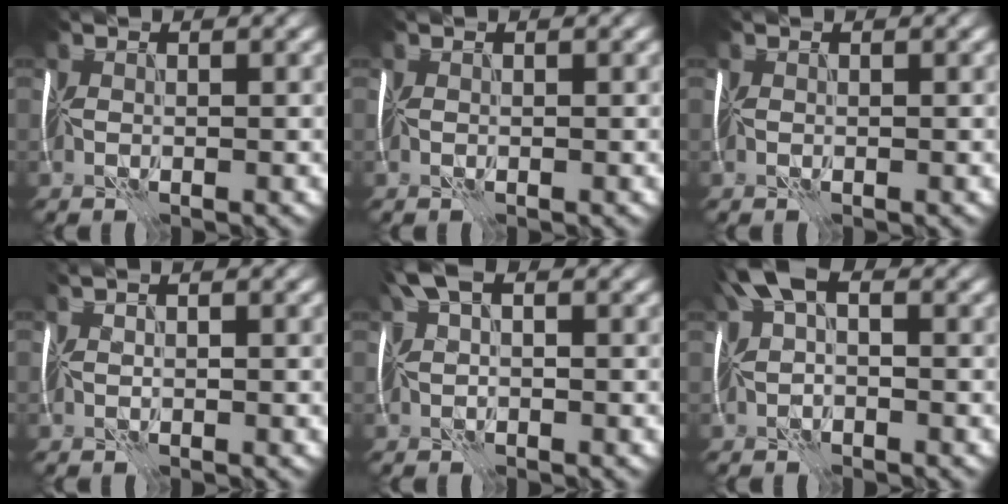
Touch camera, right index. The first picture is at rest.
{"total": 0.0}
{"total": 0.0}
{"total": 3.7, "force": [1.3, 1.7, 3.0], "torque": [-0.027, 0.023, 0.011]}
{"total": 3.3, "force": [0.5, 1.8, 2.7], "torque": [-0.060, 0.005, 0.018]}
{"total": 4.0, "force": [0.2, 2.2, 3.3], "torque": [-0.067, 0.006, 0.006]}